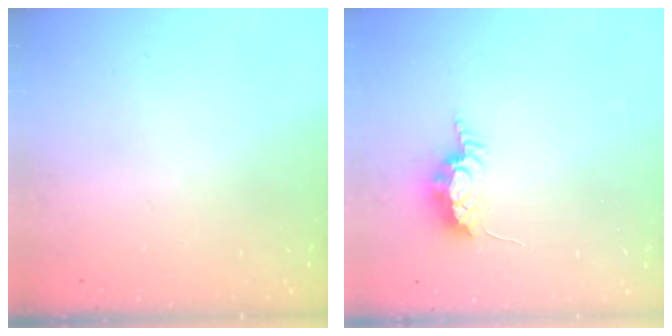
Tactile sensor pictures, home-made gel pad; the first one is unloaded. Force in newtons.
{"total": 6.6, "press": 6.6, "slide": 0.3}